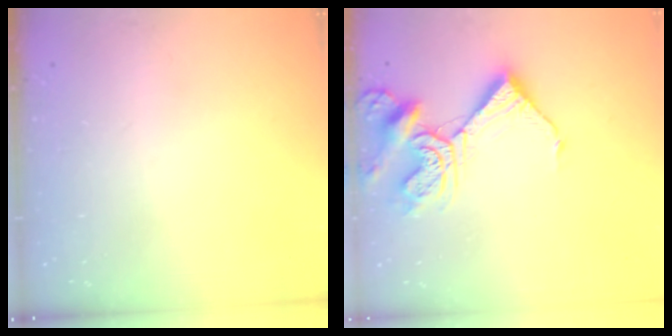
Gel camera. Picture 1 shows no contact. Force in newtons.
{"total": 12.4, "press": 12.3, "slide": 1.5}